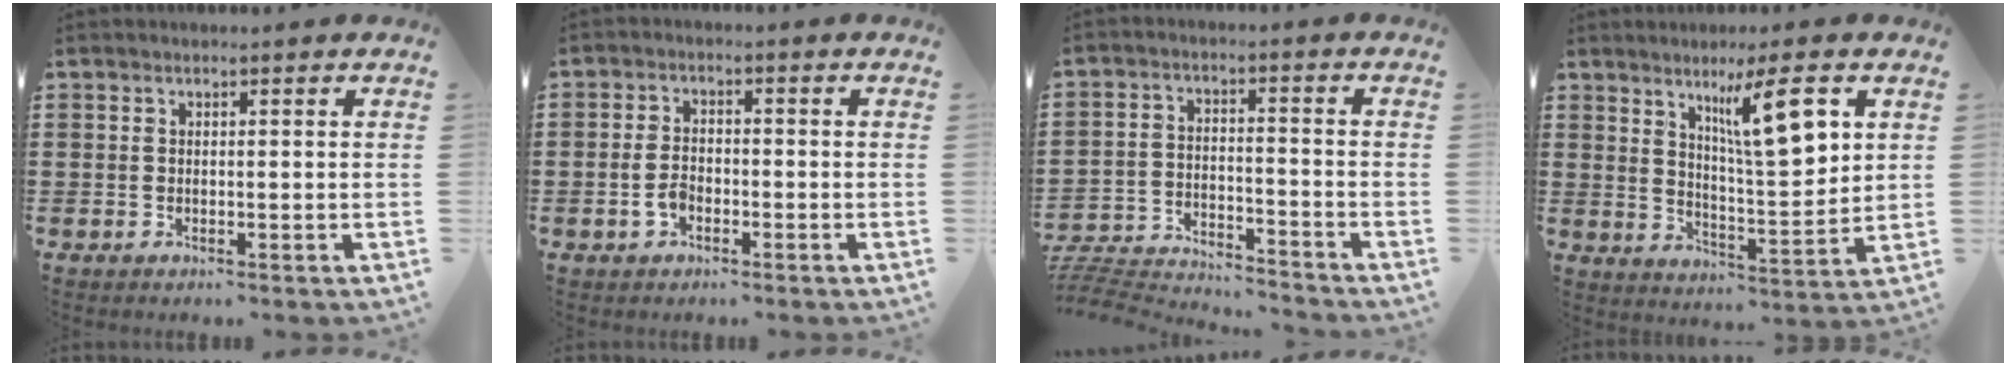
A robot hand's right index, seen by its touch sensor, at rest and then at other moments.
{"total": 3.2, "force": [-1.3, 1.9, 2.3], "torque": [-0.057, -0.001, -0.028]}
{"total": 5.2, "force": [-5.1, 0.3, 0.8], "torque": [-0.034, -0.006, -0.111]}
{"total": 10.0, "force": [4.7, 1.9, 8.6], "torque": [-0.135, -0.012, 0.071]}